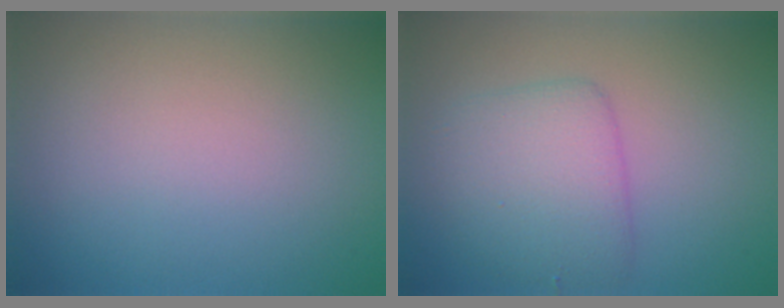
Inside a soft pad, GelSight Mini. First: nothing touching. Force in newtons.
{"total": 4.1, "press": 4.1, "slide": 0.1}